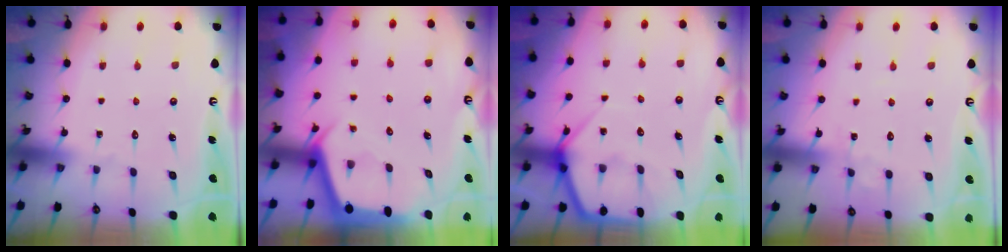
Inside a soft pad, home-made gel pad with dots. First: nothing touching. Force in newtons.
{"total": 2.4, "press": 2.4, "slide": 0.2}
{"total": 7.1, "press": 7.1, "slide": 0.8}
{"total": 2.3, "press": 2.3, "slide": 0.3}